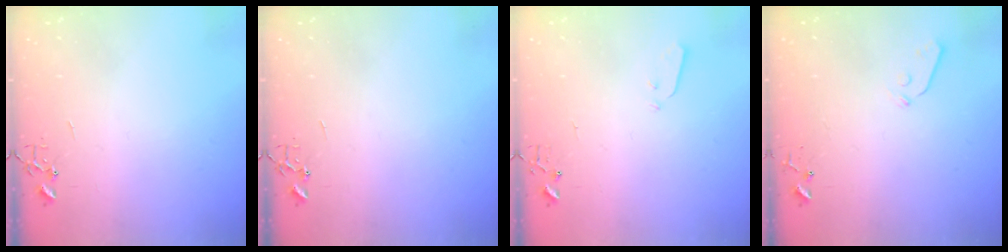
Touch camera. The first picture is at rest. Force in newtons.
{"total": 0.0}
{"total": 3.0, "press": 2.9, "slide": 0.3}
{"total": 3.7, "press": 3.6, "slide": 0.6}